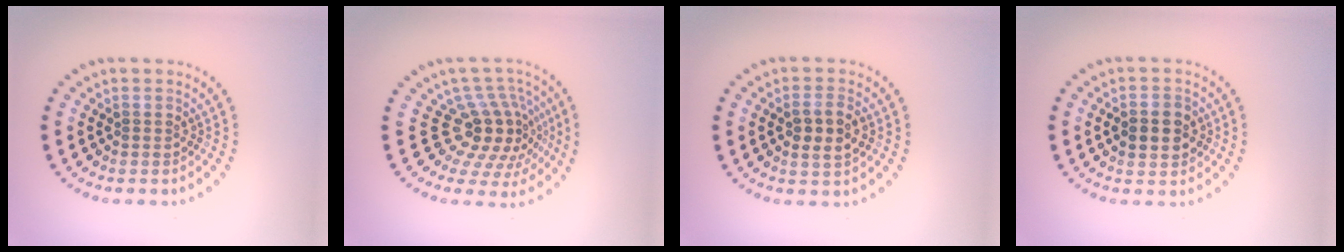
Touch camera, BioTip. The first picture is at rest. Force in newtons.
{"total": 4.7, "press": 3.5, "slide": 3.1}
{"total": 2.6, "press": 2.6, "slide": 0.4}
{"total": 2.9, "press": 2.9, "slide": 0.1}